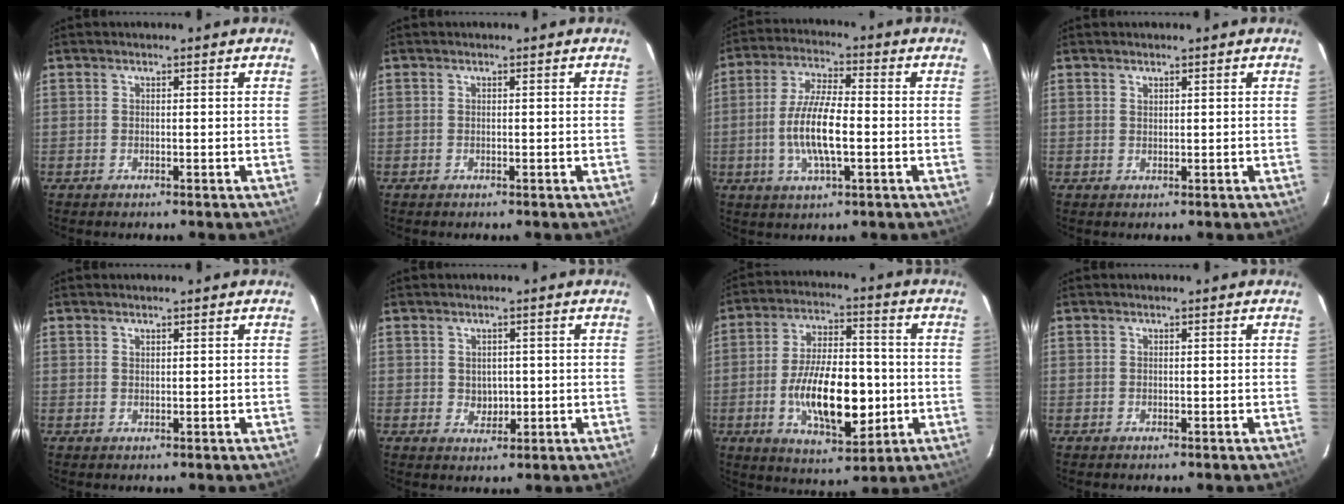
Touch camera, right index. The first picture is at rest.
{"total": 0.0}
{"total": 10.5, "force": [-1.9, 3.1, 9.9], "torque": [-0.197, -0.001, -0.037]}
{"total": 0.7, "force": [0.6, 0.3, 0.2], "torque": [-0.004, 0.001, 0.012]}
{"total": 0.6, "force": [0.5, 0.2, 0.1], "torque": [-0.002, 0.001, 0.010]}
{"total": 3.0, "force": [0.2, 2.7, 1.2], "torque": [-0.018, 0.000, 0.010]}
{"total": 16.4, "force": [-3.3, 7.4, 14.3], "torque": [-0.262, -0.004, -0.044]}
{"total": 0.0}